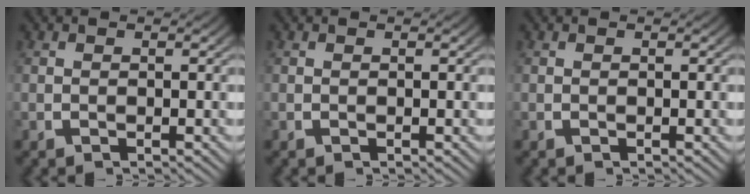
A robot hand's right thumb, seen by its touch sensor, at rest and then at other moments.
{"total": 0.0}
{"total": 0.0}